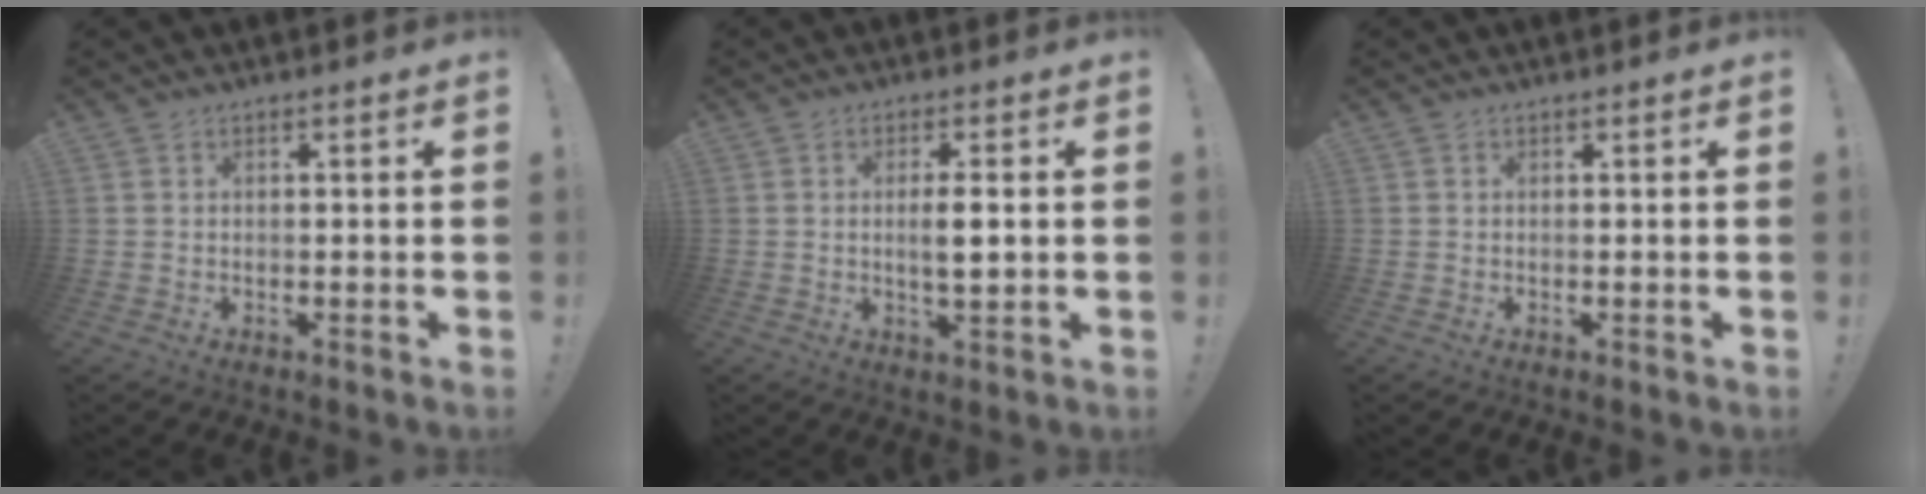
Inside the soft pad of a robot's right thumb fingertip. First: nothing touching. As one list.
[{"total": 4.8, "force": [0.1, 1.3, 4.6], "torque": [-0.070, -0.003, -0.002]}, {"total": 0.0}]